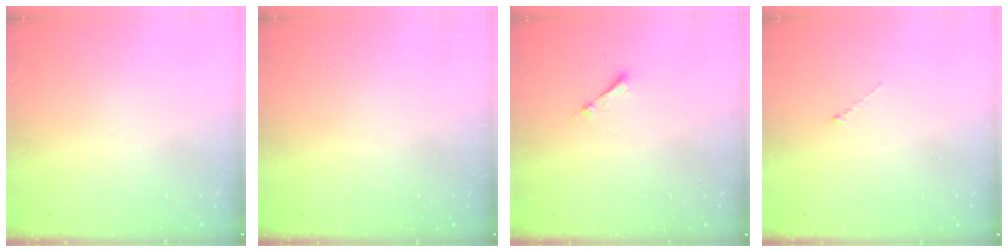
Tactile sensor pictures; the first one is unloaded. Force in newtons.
{"total": 0.0}
{"total": 2.7, "press": 2.7, "slide": 0.4}
{"total": 0.0}